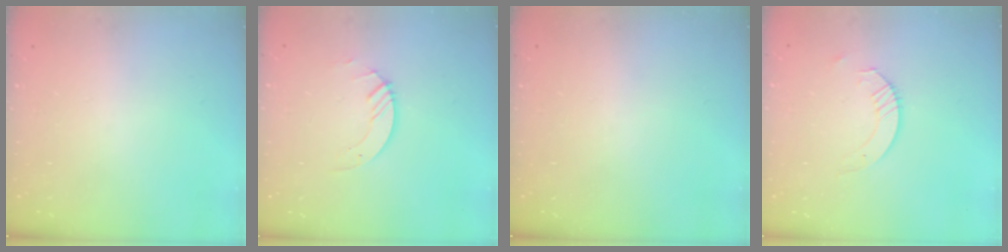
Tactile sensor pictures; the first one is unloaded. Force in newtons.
{"total": 3.7, "press": 3.7, "slide": 0.4}
{"total": 0.0}
{"total": 4.1, "press": 4.1, "slide": 0.4}